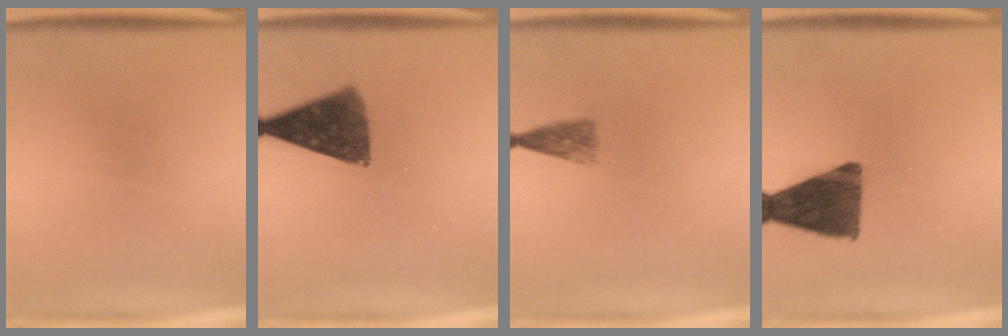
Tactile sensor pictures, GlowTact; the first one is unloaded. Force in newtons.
{"total": 10.4}
{"total": 2.4}
{"total": 12.4}